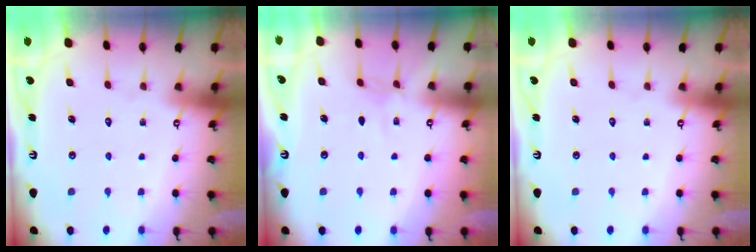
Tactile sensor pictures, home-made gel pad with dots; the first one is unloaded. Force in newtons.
{"total": 4.2, "press": 4.2, "slide": 0.2}
{"total": 0.0}